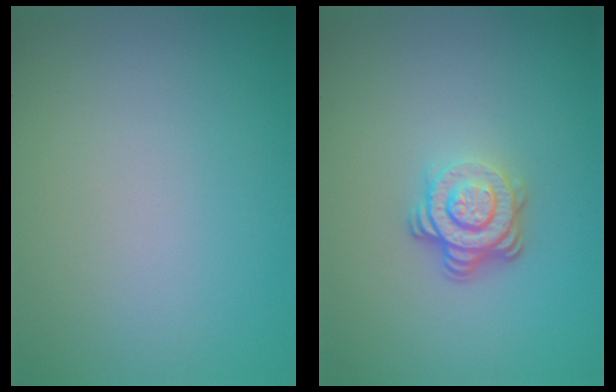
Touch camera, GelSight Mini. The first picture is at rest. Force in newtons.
{"total": 3.9, "press": 2.7, "slide": 2.8}